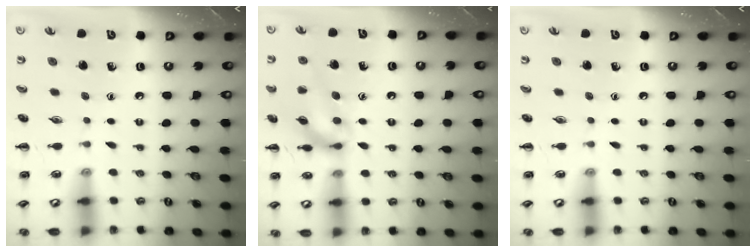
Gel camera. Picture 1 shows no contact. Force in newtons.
{"total": 13.9, "press": 13.8, "slide": 1.6}
{"total": 0.0}